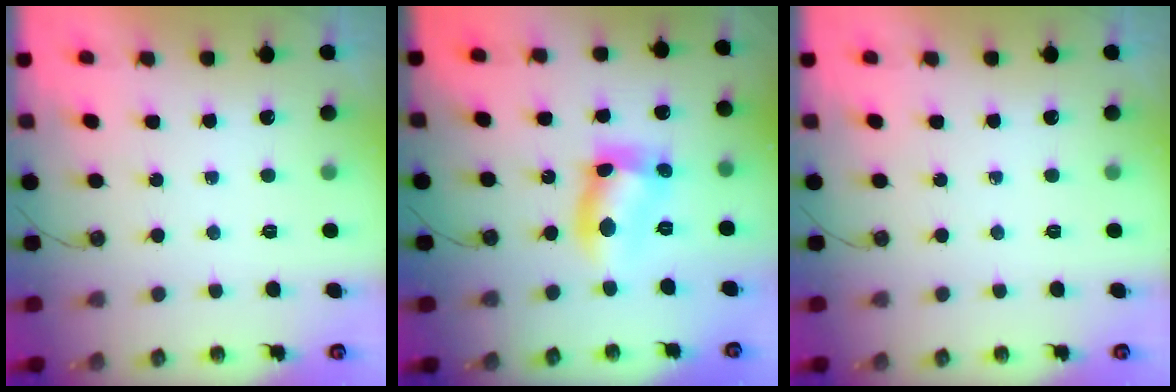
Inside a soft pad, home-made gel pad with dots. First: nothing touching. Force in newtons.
{"total": 13.0, "press": 13.0, "slide": 1.0}
{"total": 0.0}